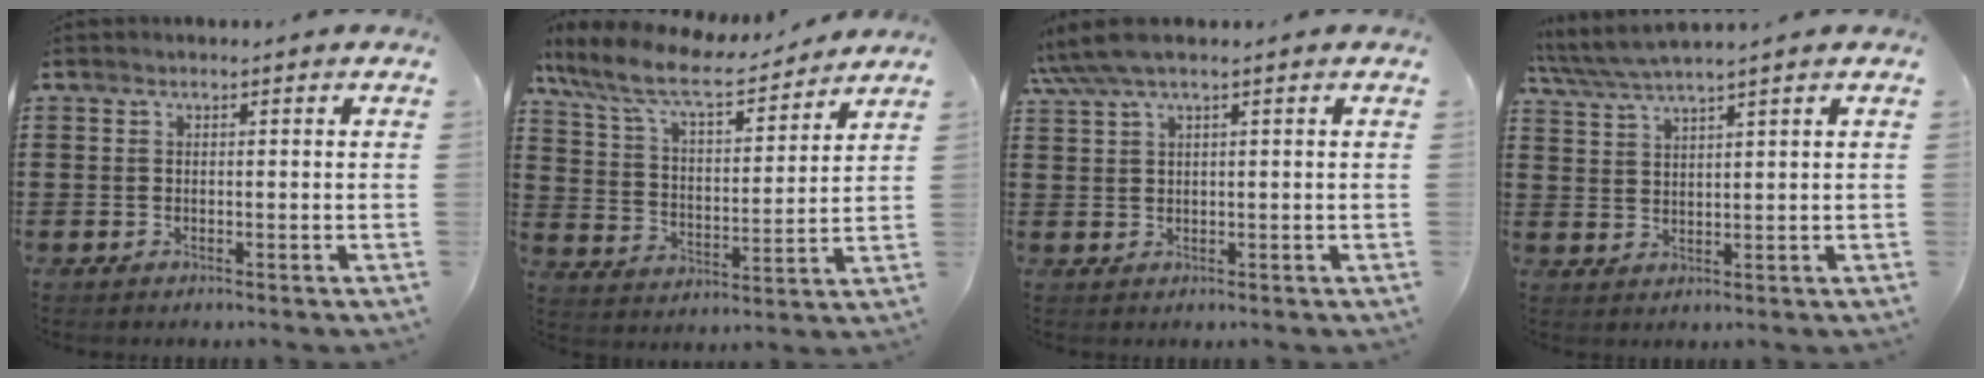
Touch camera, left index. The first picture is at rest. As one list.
[{"total": 9.9, "force": [8.2, 2.0, 5.2], "torque": [-0.131, -0.040, 0.141]}, {"total": 3.4, "force": [1.9, 0.4, 2.7], "torque": [-0.064, 0.000, 0.032]}, {"total": 3.8, "force": [3.2, -0.2, 1.9], "torque": [-0.046, -0.011, 0.057]}]